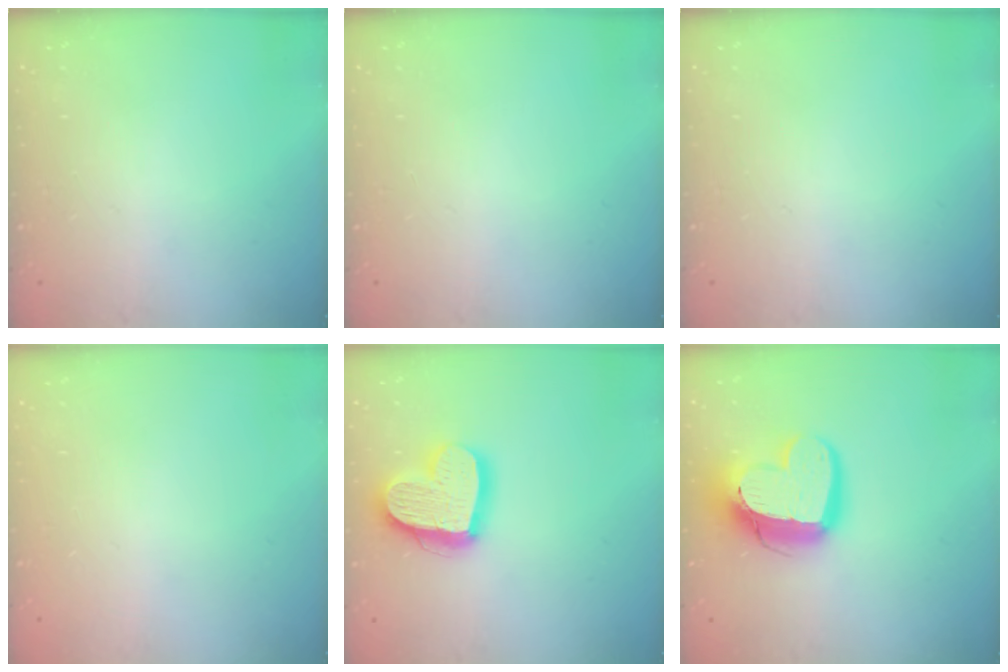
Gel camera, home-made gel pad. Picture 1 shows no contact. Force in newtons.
{"total": 0.0}
{"total": 0.0}
{"total": 0.0}
{"total": 17.6, "press": 17.5, "slide": 1.9}
{"total": 18.9, "press": 18.8, "slide": 1.6}